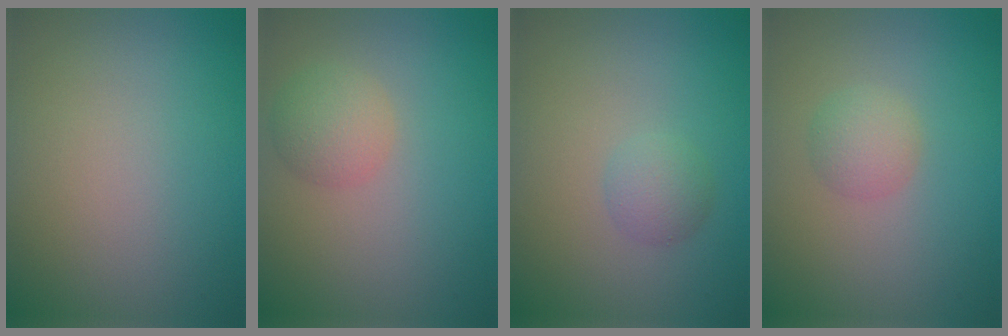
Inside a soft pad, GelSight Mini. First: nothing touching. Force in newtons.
{"total": 2.6, "press": 2.6, "slide": 0.1}
{"total": 1.7, "press": 1.7, "slide": 0.0}
{"total": 2.0, "press": 2.0, "slide": 0.0}